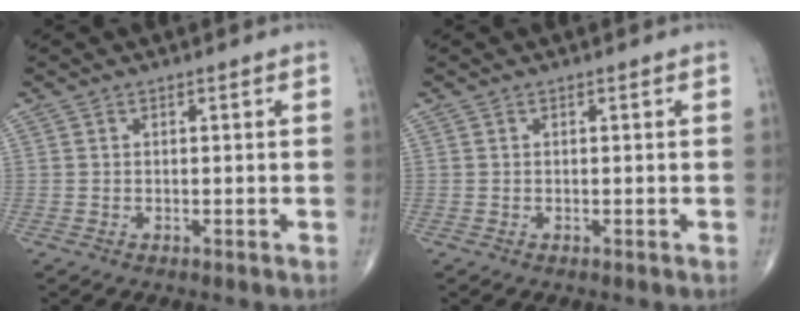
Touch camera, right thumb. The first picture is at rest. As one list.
[{"total": 0.0}]